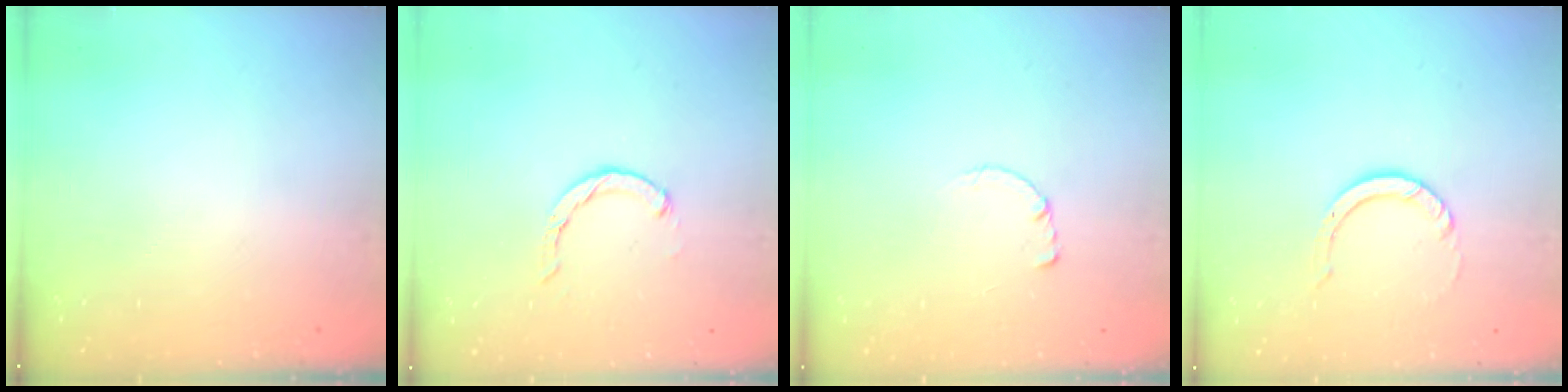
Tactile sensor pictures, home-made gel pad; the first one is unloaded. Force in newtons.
{"total": 2.0, "press": 2.0, "slide": 0.4}
{"total": 0.7, "press": 0.6, "slide": 0.1}
{"total": 4.0, "press": 4.0, "slide": 0.3}